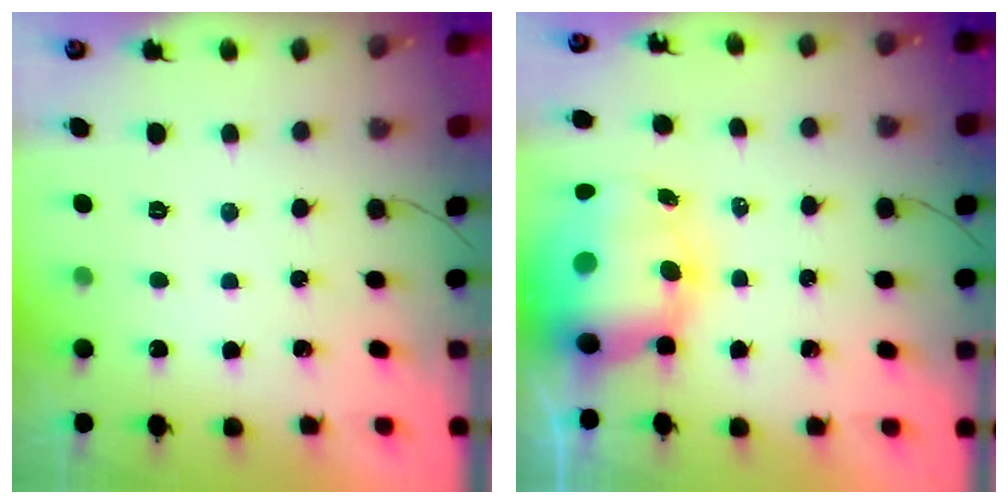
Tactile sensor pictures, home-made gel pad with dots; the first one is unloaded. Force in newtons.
{"total": 14.4, "press": 14.0, "slide": 3.5}